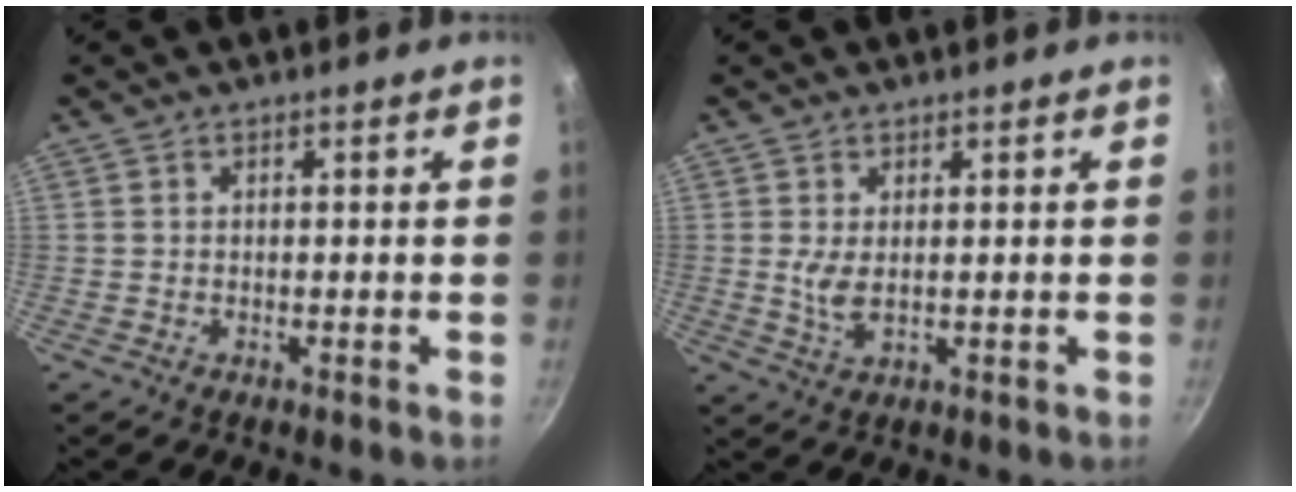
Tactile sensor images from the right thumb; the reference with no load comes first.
{"total": 3.4, "force": [0.6, 1.4, 3.0], "torque": [-0.062, -0.010, 0.017]}